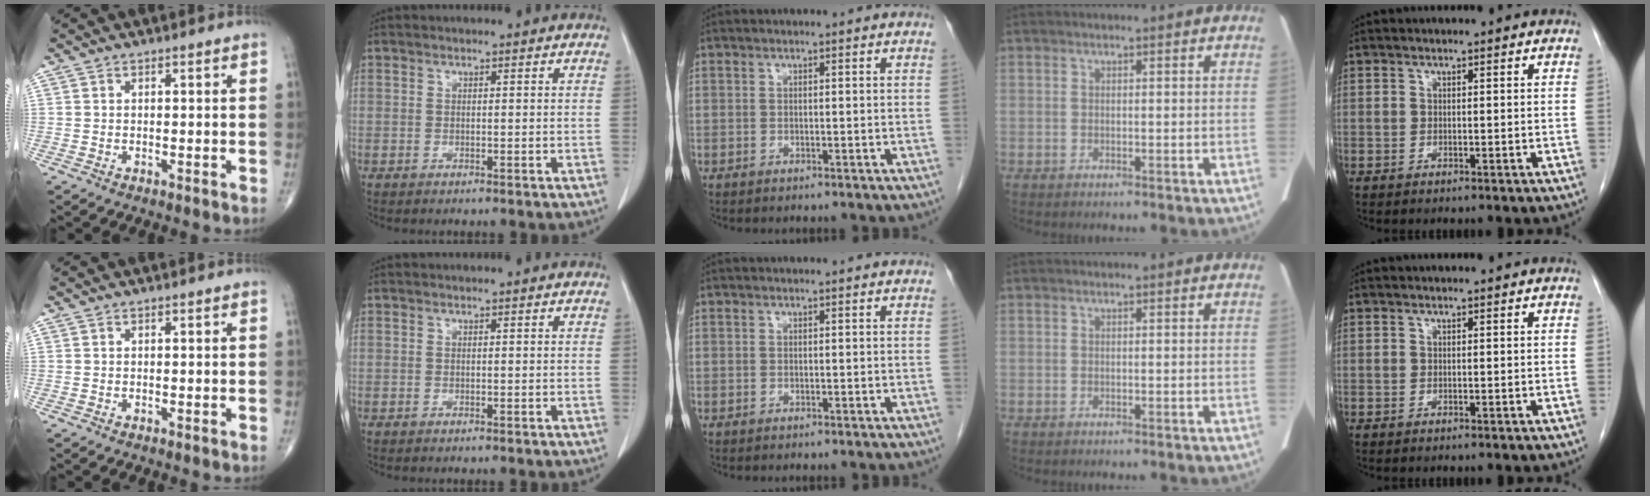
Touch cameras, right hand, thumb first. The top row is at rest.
{}